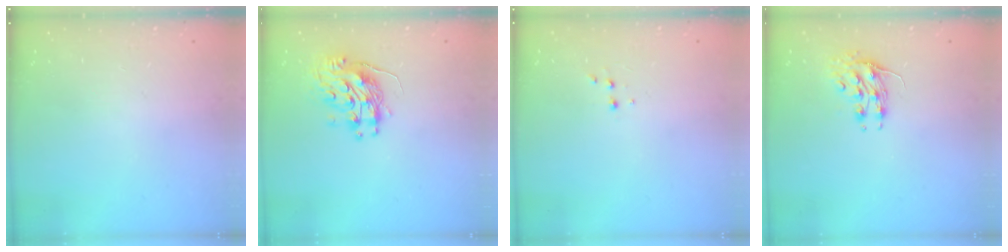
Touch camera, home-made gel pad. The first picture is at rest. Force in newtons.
{"total": 10.7, "press": 10.6, "slide": 1.2}
{"total": 1.9, "press": 1.9, "slide": 0.2}
{"total": 8.4, "press": 8.3, "slide": 1.0}